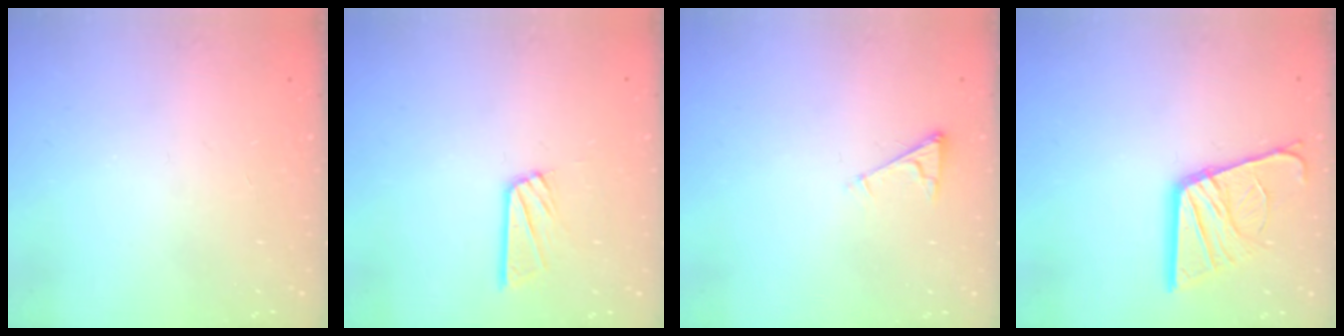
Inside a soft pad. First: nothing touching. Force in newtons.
{"total": 8.5, "press": 8.4, "slide": 0.7}
{"total": 2.8, "press": 2.7, "slide": 0.4}
{"total": 16.2, "press": 16.1, "slide": 1.8}